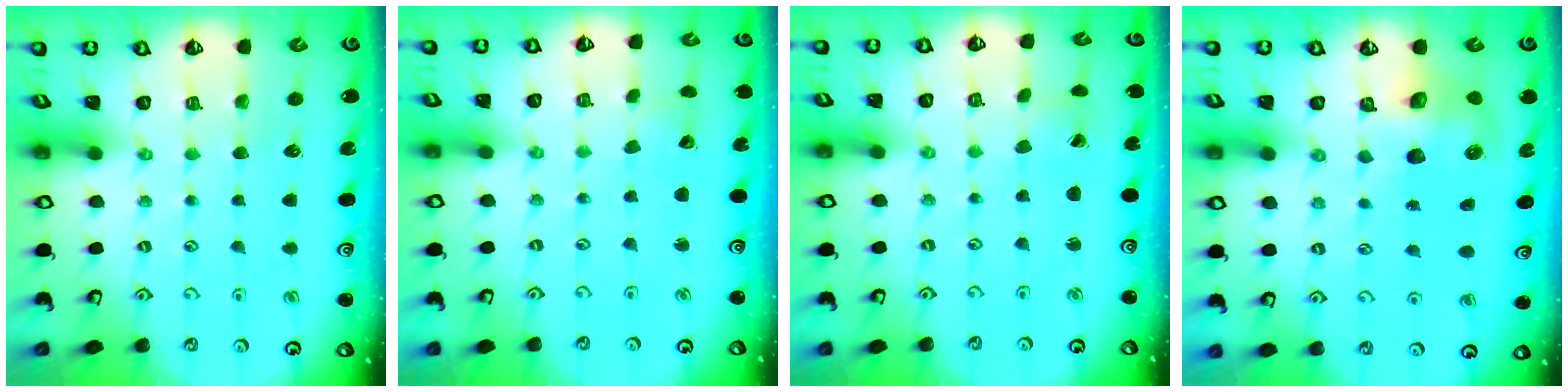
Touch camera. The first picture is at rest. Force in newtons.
{"total": 2.3, "press": 2.3, "slide": 0.2}
{"total": 1.5, "press": 1.5, "slide": 0.0}
{"total": 9.7, "press": 9.5, "slide": 1.6}